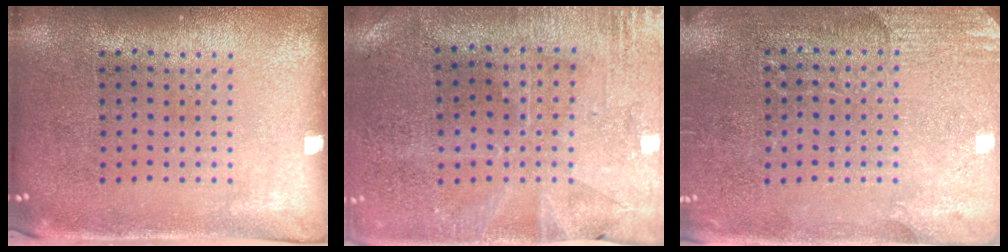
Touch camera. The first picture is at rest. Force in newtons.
{"total": 0.5, "press": 0.3, "slide": 0.4}
{"total": 2.8, "press": 2.6, "slide": 0.8}